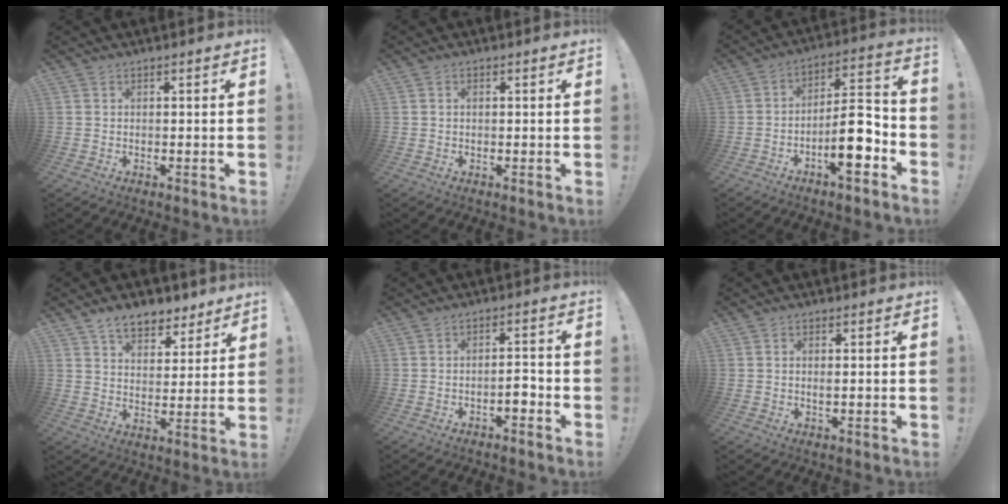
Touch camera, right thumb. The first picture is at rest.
{"total": 0.8, "force": [0.3, 0.5, 0.6], "torque": [-0.018, 0.005, 0.005]}
{"total": 13.5, "force": [-5.6, 4.1, 11.6], "torque": [-0.173, 0.030, -0.092]}
{"total": 9.5, "force": [6.9, 5.1, 4.0], "torque": [-0.053, -0.043, 0.128]}
{"total": 4.2, "force": [-2.0, 1.4, 3.4], "torque": [-0.044, 0.007, -0.035]}
{"total": 1.0, "force": [0.3, 0.3, 0.9], "torque": [-0.011, -0.001, 0.002]}